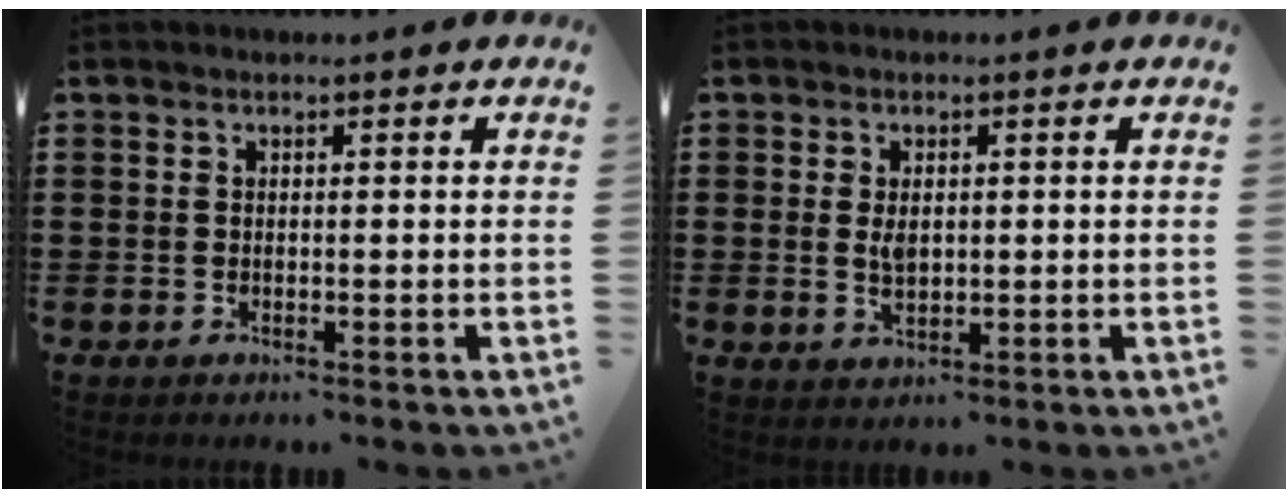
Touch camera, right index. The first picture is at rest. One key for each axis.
{"total": 3.1, "fx": 0.3, "fy": 1.7, "fz": 2.5, "tx": -0.052, "ty": 0.002, "tz": 0.005}